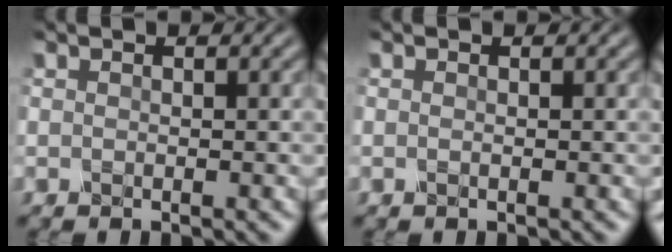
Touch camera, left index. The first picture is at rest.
{"total": 0.0}